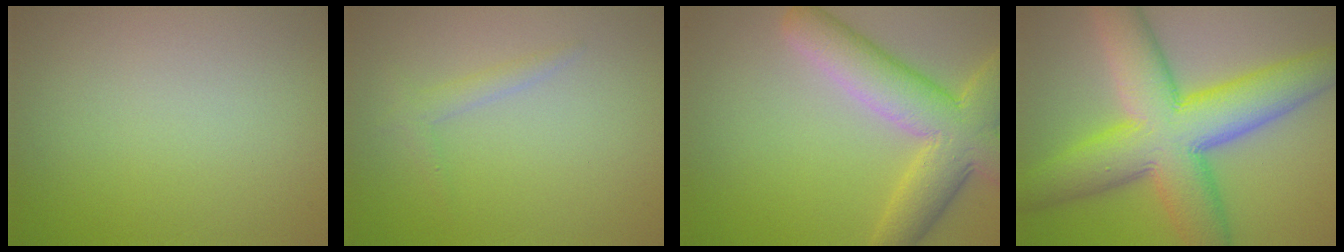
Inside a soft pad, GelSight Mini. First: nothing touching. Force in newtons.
{"total": 1.3, "press": 1.3, "slide": 0.1}
{"total": 7.8, "press": 7.8, "slide": 0.5}
{"total": 12.2, "press": 12.2, "slide": 0.2}